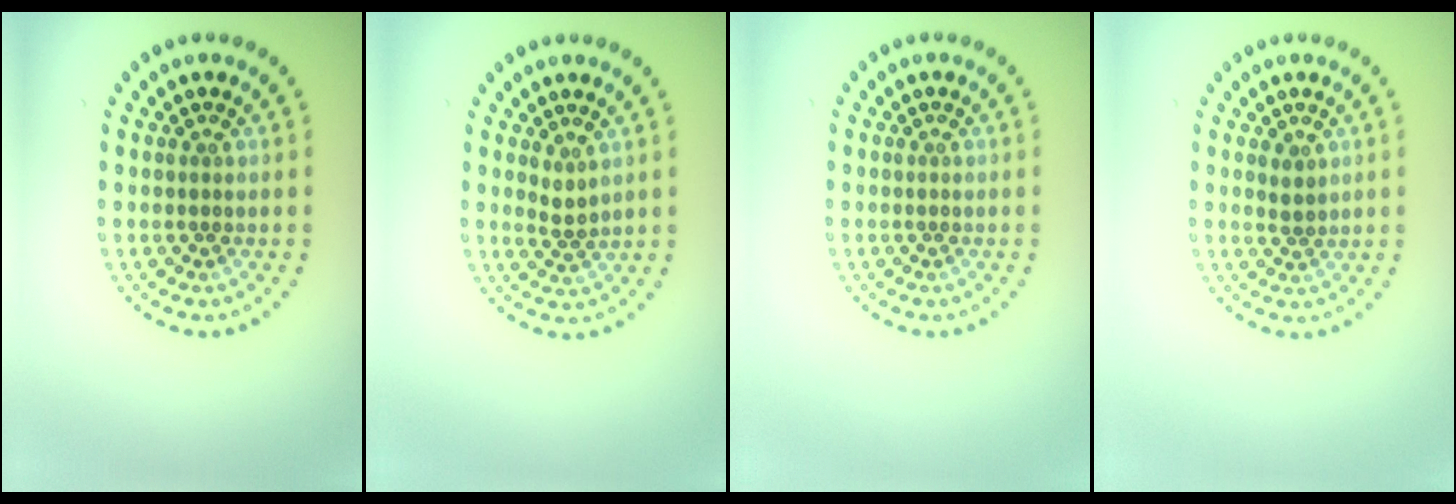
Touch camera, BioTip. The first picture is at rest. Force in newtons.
{"total": 1.1, "press": 0.8, "slide": 0.8}
{"total": 0.0}
{"total": 0.9, "press": 0.6, "slide": 0.6}